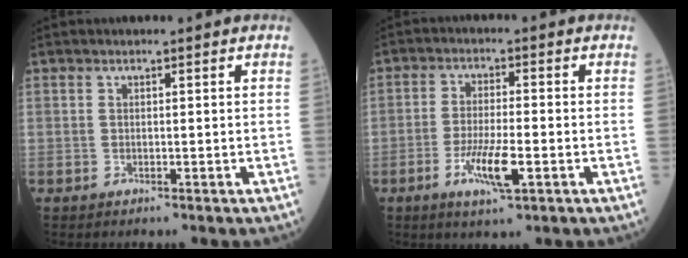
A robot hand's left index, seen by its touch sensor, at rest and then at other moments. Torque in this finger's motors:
{"motor_torque": [0.30, 0.21, 0.21, 0.06]}